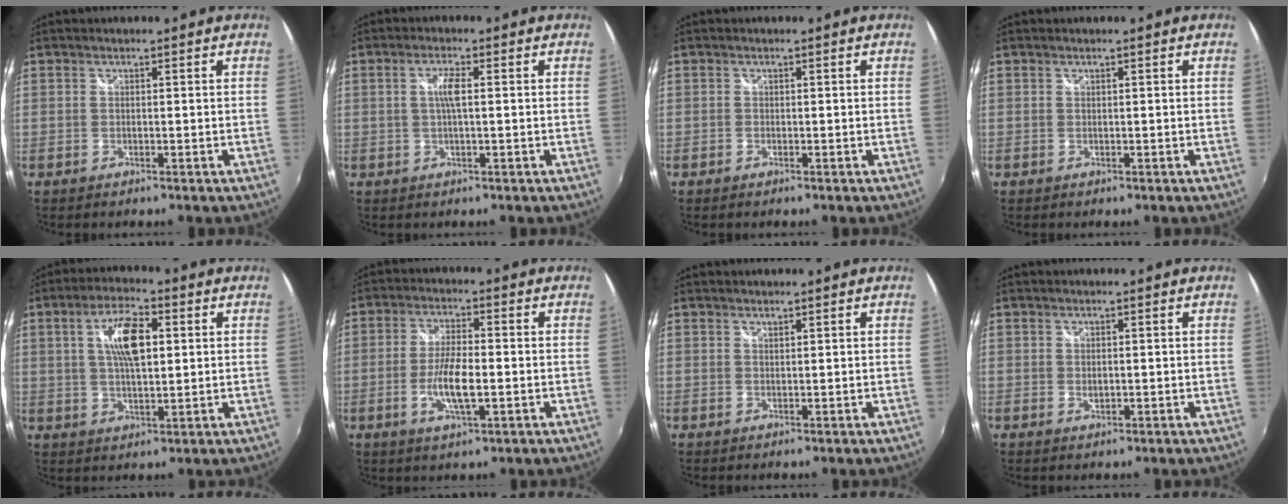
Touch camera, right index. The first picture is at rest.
{"total": 3.2, "force": [0.3, 0.4, 3.2], "torque": [-0.060, 0.002, 0.005]}
{"total": 0.5, "force": [-0.4, 0.3, 0.1], "torque": [-0.001, -0.004, -0.011]}
{"total": 0.0}
{"total": 9.1, "force": [2.1, 3.5, 8.2], "torque": [-0.147, 0.010, 0.038]}
{"total": 7.7, "force": [-1.9, 2.1, 7.2], "torque": [-0.143, -0.005, -0.036]}
{"total": 0.6, "force": [0.6, 0.1, 0.1], "torque": [-0.001, 0.000, 0.011]}
{"total": 1.4, "force": [0.0, 0.9, 1.1], "torque": [-0.020, -0.002, 0.000]}